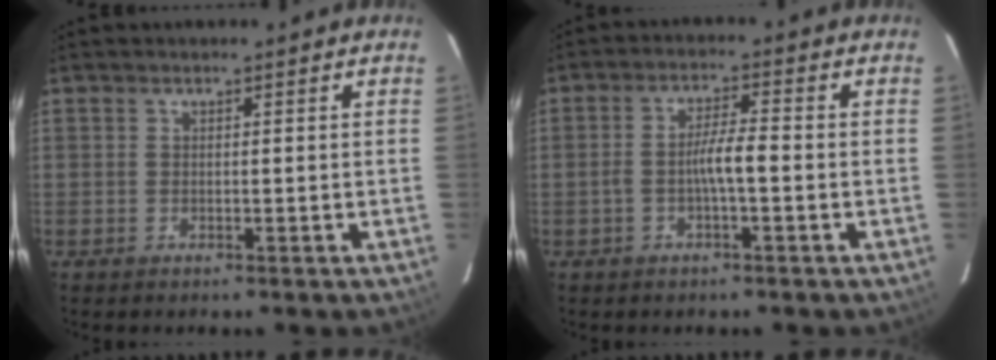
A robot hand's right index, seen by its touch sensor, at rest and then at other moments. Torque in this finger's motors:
{"motor_torque": [0.29, -0.02, 0.13, 0.09]}